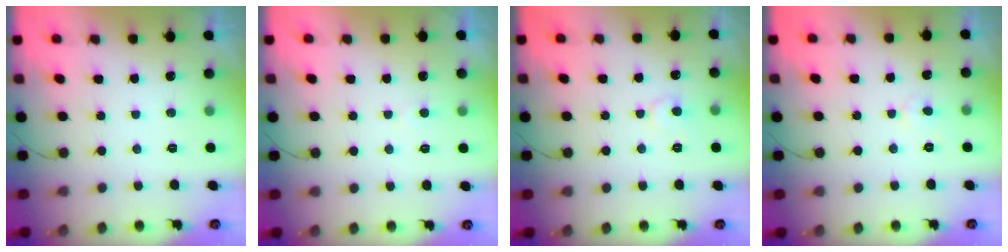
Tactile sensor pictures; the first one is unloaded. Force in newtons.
{"total": 2.7, "press": 2.7, "slide": 0.3}
{"total": 5.2, "press": 5.2, "slide": 0.1}
{"total": 2.3, "press": 2.3, "slide": 0.1}